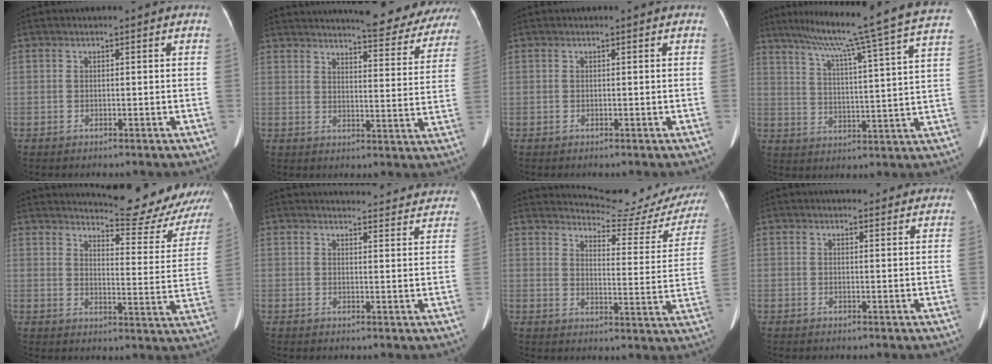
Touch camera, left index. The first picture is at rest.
{"total": 22.4, "force": [20.5, 4.0, 8.2], "torque": [-0.100, -0.052, 0.231]}
{"total": 0.0}
{"total": 24.7, "force": [20.0, -1.6, 14.4], "torque": [-0.235, -0.027, 0.262]}
{"total": 20.7, "force": [19.7, 2.6, 6.0], "torque": [-0.072, -0.089, 0.222]}
{"total": 18.2, "force": [17.7, 3.3, 2.9], "torque": [-0.011, -0.031, 0.185]}
{"total": 18.9, "force": [18.5, 1.5, 3.7], "torque": [-0.039, -0.098, 0.204]}
{"total": 6.8, "force": [6.2, 1.8, 2.2], "torque": [-0.016, 0.010, 0.065]}